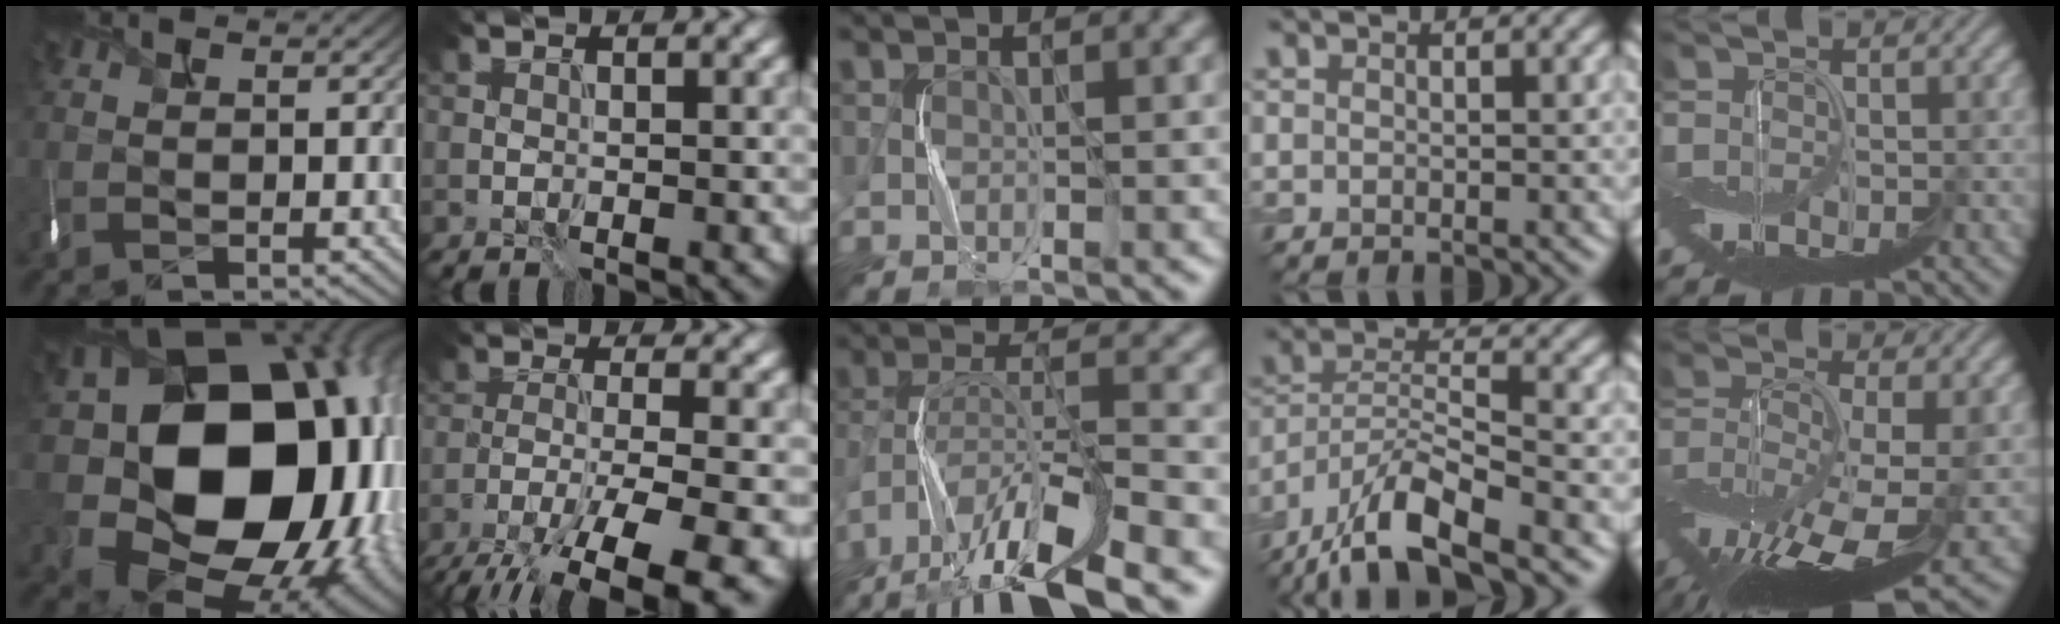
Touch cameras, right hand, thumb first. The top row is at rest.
{"thumb": {"total": 20.5, "force": [0.6, 16.6, 12.0], "torque": [-0.241, -0.054, 0.060]}, "index": {"total": 11.4, "force": [-7.9, 3.2, 7.7], "torque": [-0.142, -0.026, -0.127]}, "middle": {"total": 13.0, "force": [-9.1, 3.6, 8.5], "torque": [-0.171, 0.003, -0.156]}, "ring": {"total": 11.7, "force": [-8.6, 3.4, 7.3], "torque": [-0.135, 0.003, -0.161]}, "little": {"total": 11.2, "force": [-4.8, 3.4, 9.6], "torque": [-0.196, -0.011, -0.083]}}